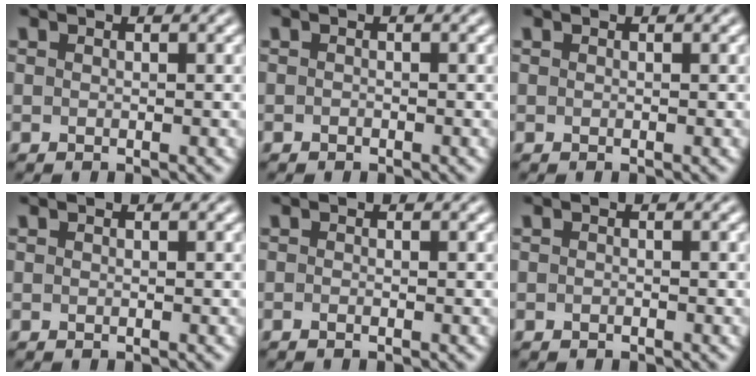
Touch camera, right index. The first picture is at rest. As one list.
[{"total": 0.6, "force": [-0.6, -0.2, -0.2], "torque": [0.004, -0.010, -0.005]}, {"total": 0.0}, {"total": 0.0}, {"total": 0.8, "force": [-0.5, -0.5, 0.1], "torque": [0.001, -0.002, -0.010]}, {"total": 0.6, "force": [-0.5, -0.3, -0.1], "torque": [0.000, -0.007, -0.004]}]